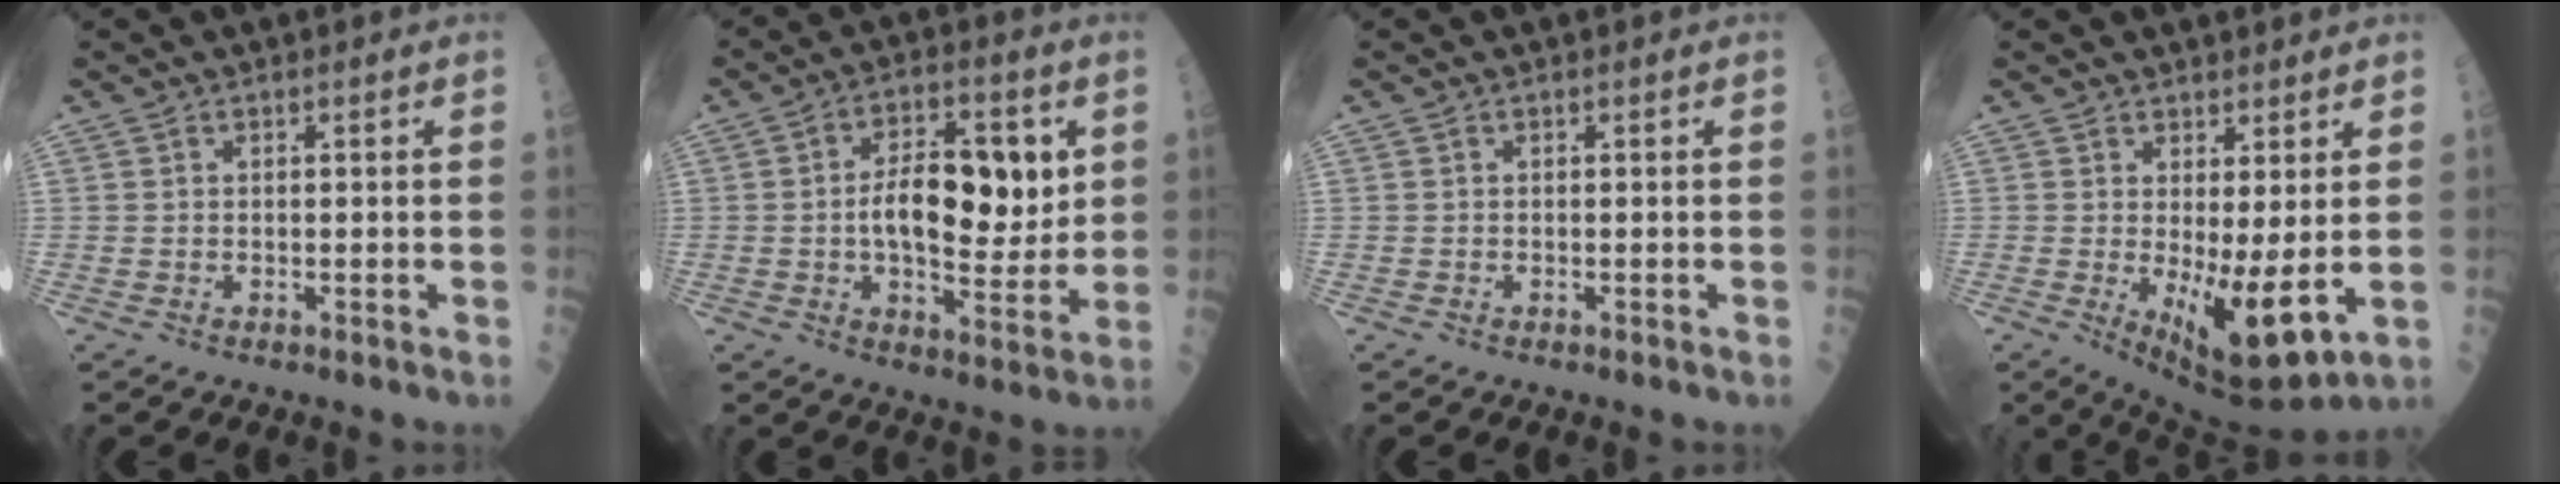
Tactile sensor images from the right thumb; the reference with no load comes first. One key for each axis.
{"total": 15.0, "fx": 2.0, "fy": 7.3, "fz": 12.9, "tx": -0.168, "ty": 0.001, "tz": 0.032}
{"total": 0.0}
{"total": 11.0, "fx": -0.8, "fy": 3.5, "fz": 10.4, "tx": -0.161, "ty": -0.021, "tz": 0.003}